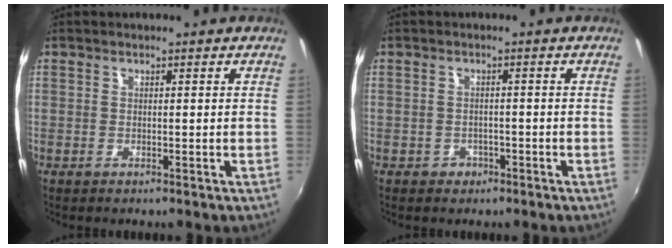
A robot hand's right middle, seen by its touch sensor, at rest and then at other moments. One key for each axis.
{"total": 2.6, "fx": -1.4, "fy": 2.2, "fz": 0.5, "tx": -0.015, "ty": 0.000, "tz": -0.018}